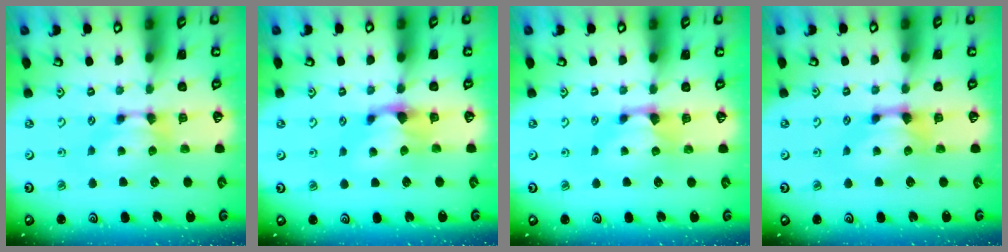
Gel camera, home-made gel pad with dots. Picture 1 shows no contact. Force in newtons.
{"total": 2.7, "press": 2.6, "slide": 0.8}
{"total": 0.6, "press": 0.1, "slide": 0.6}
{"total": 1.5, "press": 1.2, "slide": 0.9}